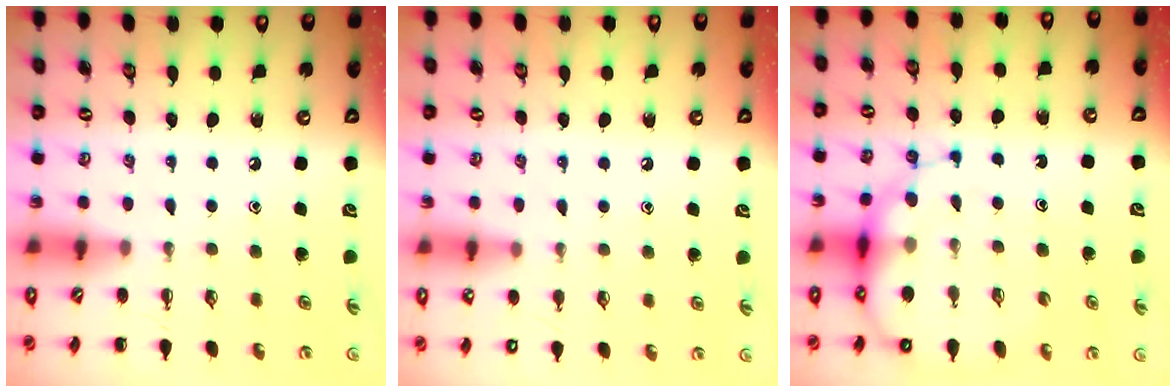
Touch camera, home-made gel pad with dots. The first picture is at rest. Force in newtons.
{"total": 6.9, "press": 6.5, "slide": 2.3}
{"total": 11.9, "press": 11.5, "slide": 3.3}